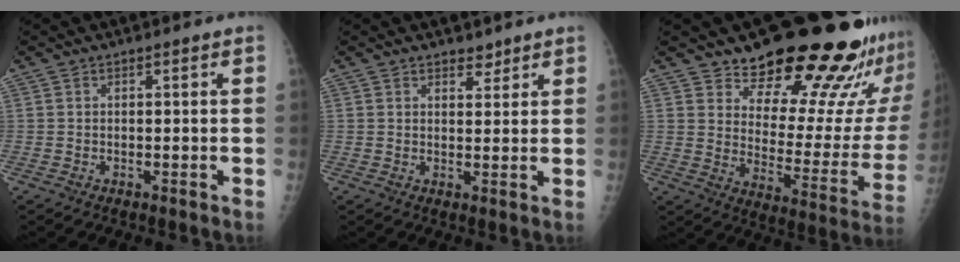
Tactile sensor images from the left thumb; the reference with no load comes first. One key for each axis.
{"total": 2.6, "fx": 2.1, "fy": 1.4, "fz": 0.8, "tx": 0.006, "ty": -0.014, "tz": 0.029}
{"total": 23.8, "fx": 20.1, "fy": 6.7, "fz": 10.9, "tx": -0.106, "ty": -0.164, "tz": 0.264}